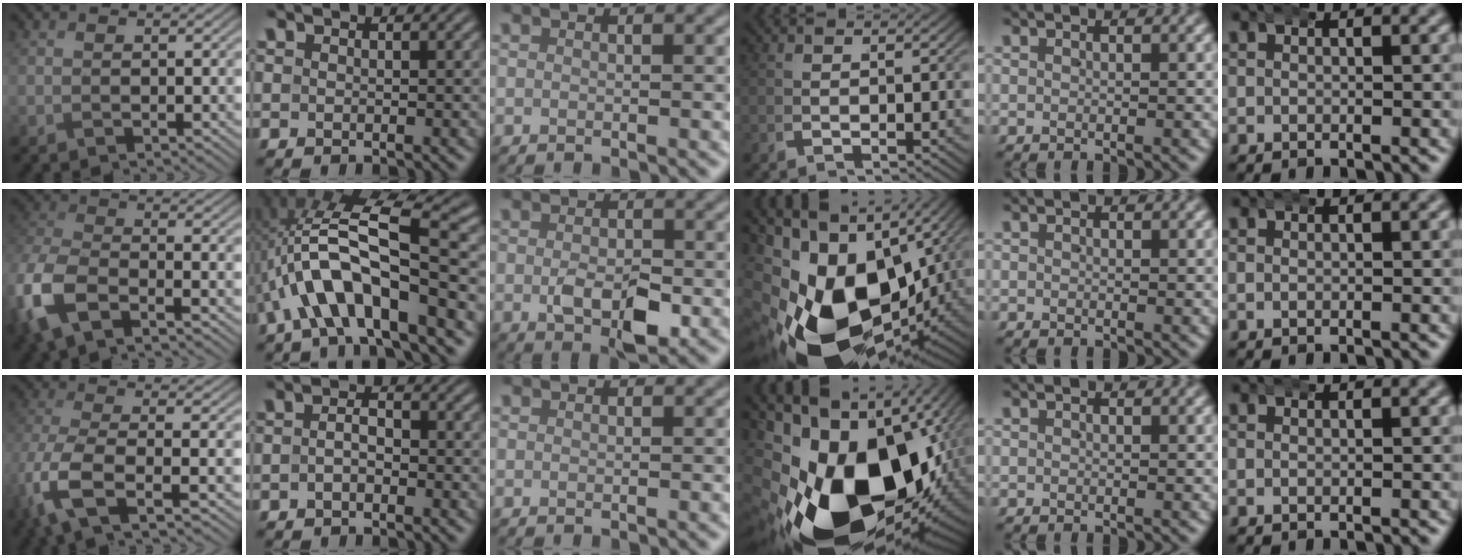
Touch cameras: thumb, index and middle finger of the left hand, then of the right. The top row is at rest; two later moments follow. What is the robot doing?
{"motion": "wrap", "object": "arm wrap"}